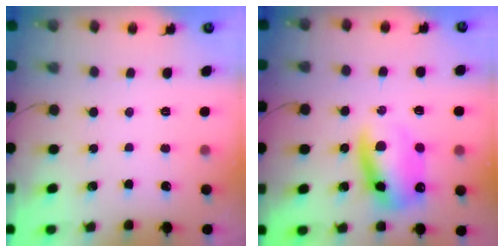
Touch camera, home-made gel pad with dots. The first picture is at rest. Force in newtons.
{"total": 11.6, "press": 11.3, "slide": 2.4}